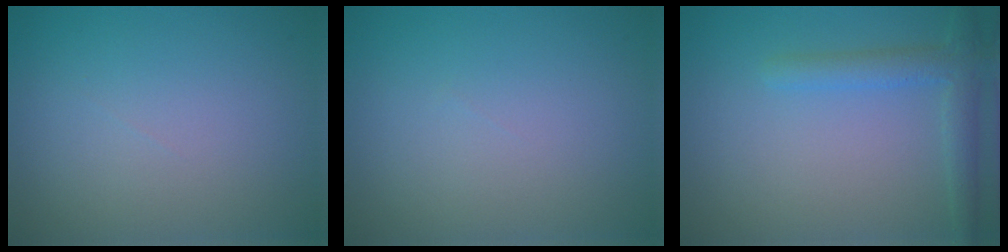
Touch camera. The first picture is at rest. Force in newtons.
{"total": 0.0}
{"total": 2.8, "press": 2.8, "slide": 0.2}